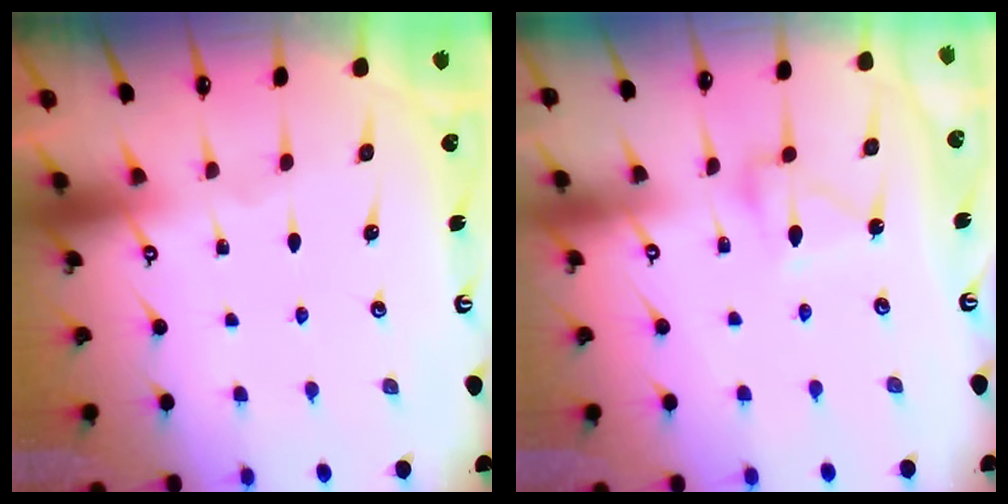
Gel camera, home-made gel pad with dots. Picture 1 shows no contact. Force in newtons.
{"total": 6.5, "press": 6.5, "slide": 0.1}